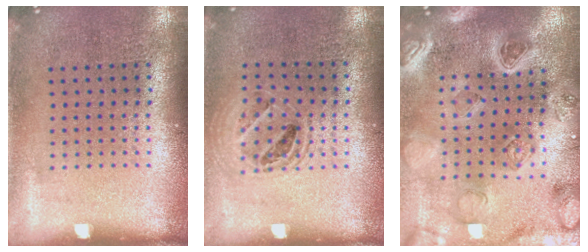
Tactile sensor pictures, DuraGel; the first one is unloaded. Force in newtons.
{"total": 1.4, "press": 1.3, "slide": 0.5}
{"total": 3.4, "press": 3.3, "slide": 1.0}